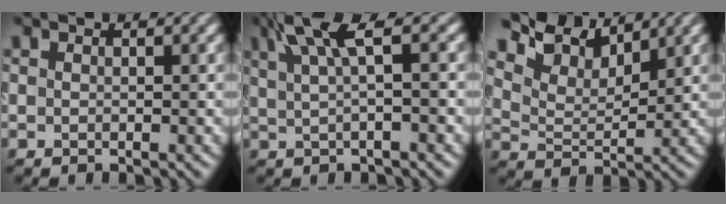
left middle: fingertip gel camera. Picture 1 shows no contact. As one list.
[{"total": 4.2, "force": [2.1, 0.8, 3.5], "torque": [-0.055, 0.021, 0.039]}, {"total": 5.9, "force": [5.5, 1.3, 1.7], "torque": [-0.044, 0.019, 0.097]}]